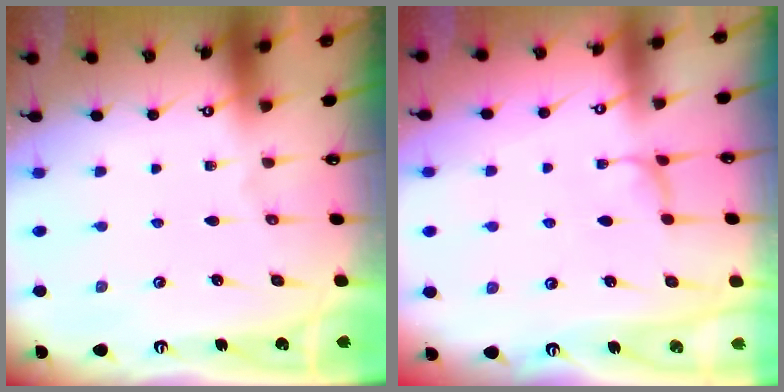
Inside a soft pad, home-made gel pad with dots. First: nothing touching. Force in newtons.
{"total": 1.9, "press": 1.8, "slide": 0.5}